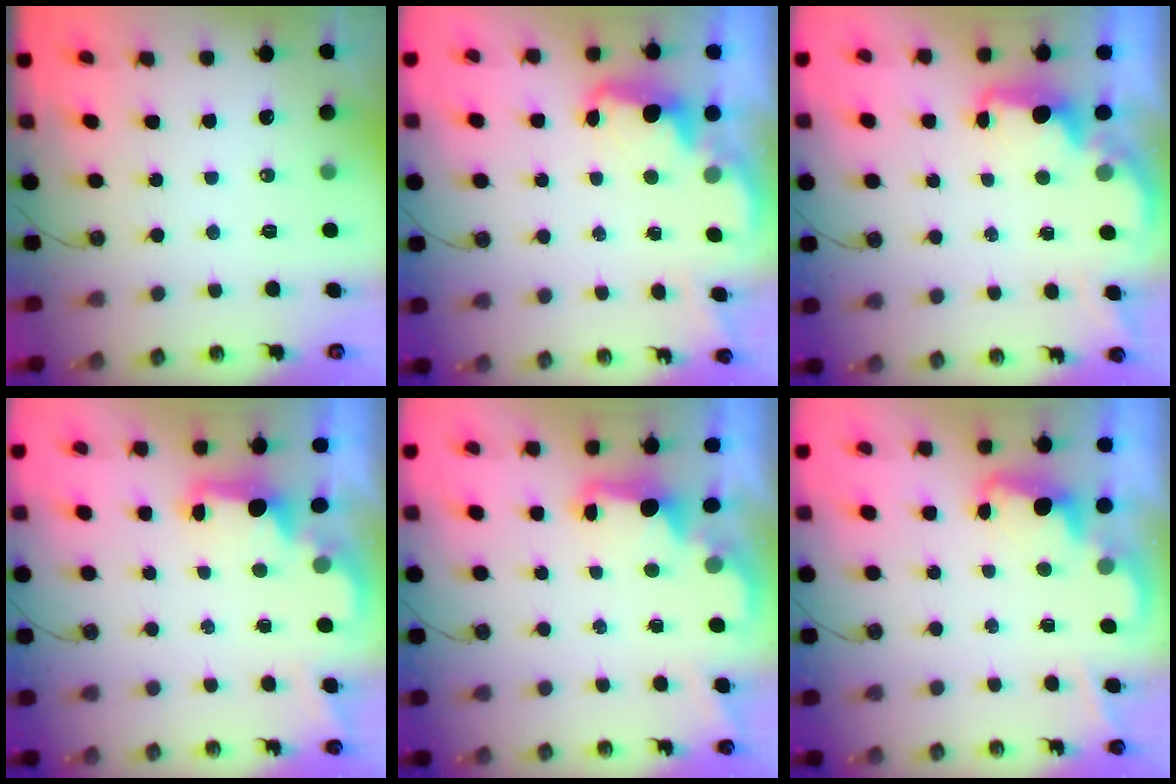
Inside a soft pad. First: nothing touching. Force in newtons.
{"total": 2.5, "press": 2.5, "slide": 0.5}
{"total": 2.0, "press": 1.8, "slide": 0.7}
{"total": 2.3, "press": 2.2, "slide": 0.7}
{"total": 2.4, "press": 2.2, "slide": 0.7}
{"total": 2.5, "press": 2.4, "slide": 0.5}